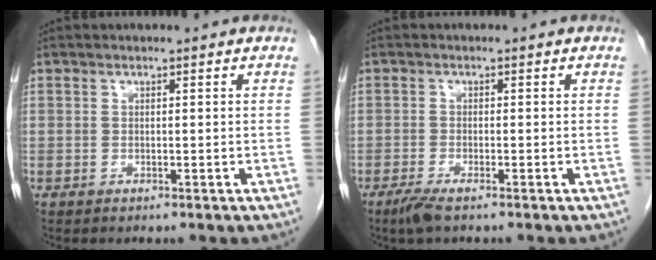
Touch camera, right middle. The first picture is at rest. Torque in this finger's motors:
{"motor_torque": [-0.24, -0.19, -0.05, 0.00]}